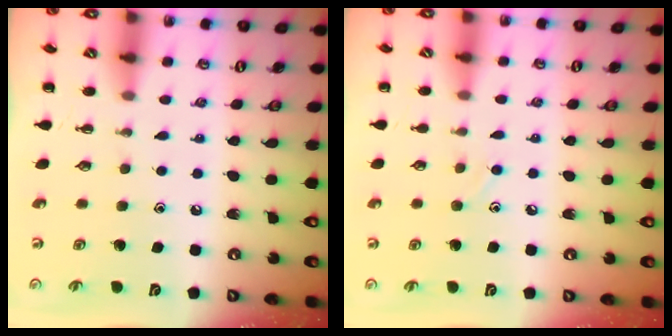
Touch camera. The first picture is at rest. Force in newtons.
{"total": 7.1, "press": 6.6, "slide": 2.5}